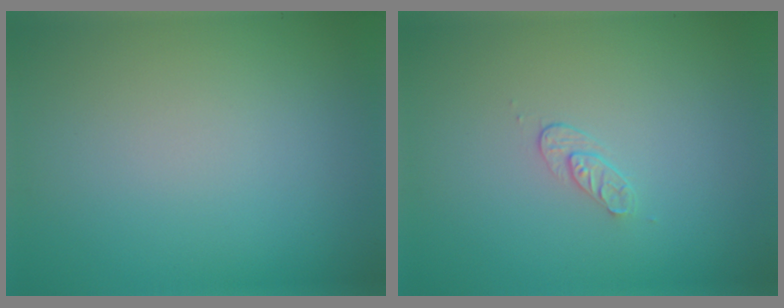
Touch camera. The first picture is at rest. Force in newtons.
{"total": 1.2, "press": 0.6, "slide": 1.0}